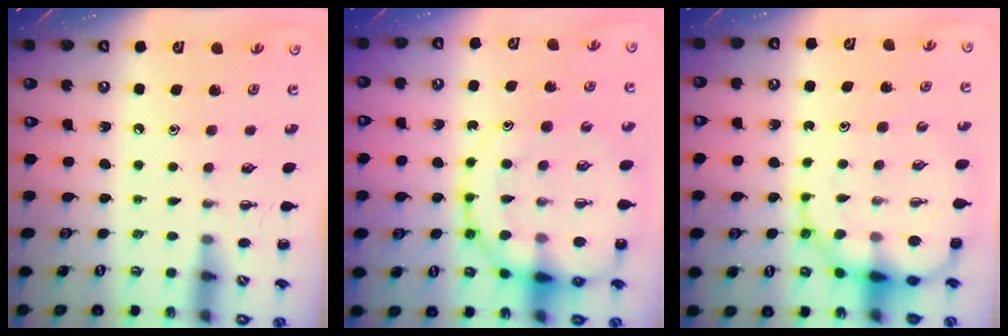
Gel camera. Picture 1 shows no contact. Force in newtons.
{"total": 20.2, "press": 19.9, "slide": 3.6}
{"total": 11.7, "press": 11.3, "slide": 3.2}